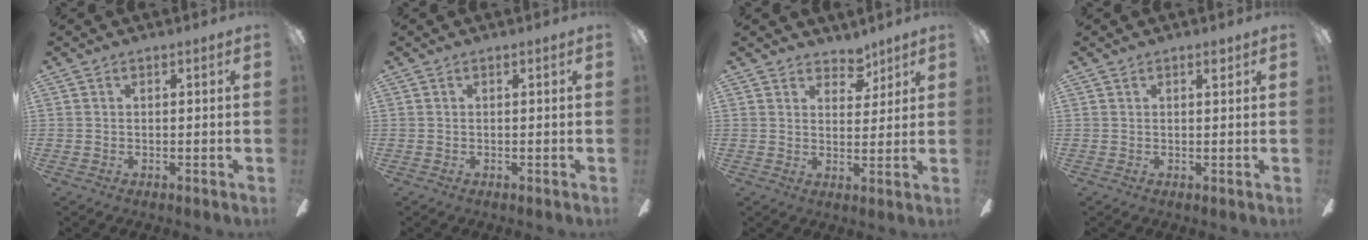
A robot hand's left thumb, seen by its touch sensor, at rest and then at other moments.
{"total": 0.0}
{"total": 5.3, "force": [4.2, 2.8, 1.4], "torque": [-0.009, -0.024, 0.074]}
{"total": 1.6, "force": [1.3, 0.6, 0.9], "torque": [-0.002, -0.006, 0.019]}